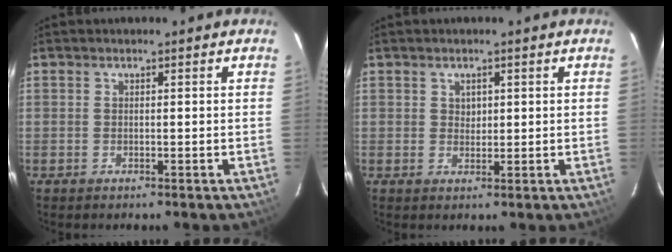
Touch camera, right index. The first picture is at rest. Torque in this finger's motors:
{"motor_torque": [-0.08, 0.17, -0.08, 0.00]}